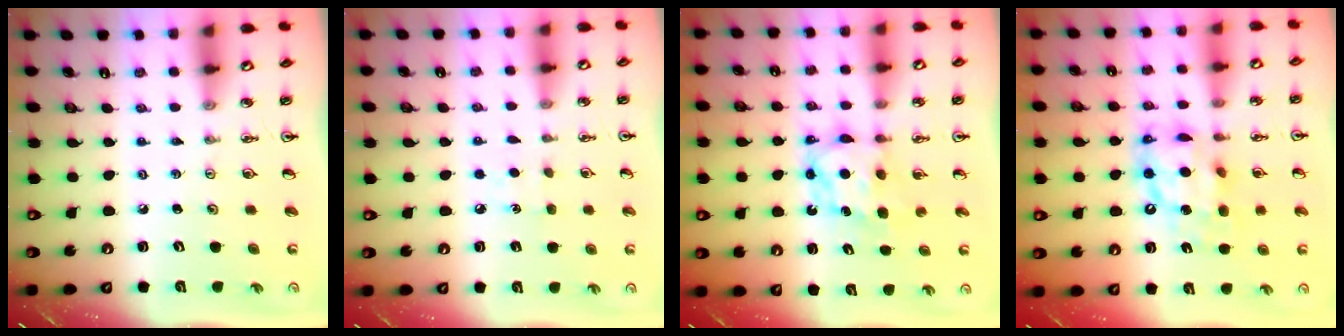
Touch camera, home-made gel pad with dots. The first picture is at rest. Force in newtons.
{"total": 5.5, "press": 5.5, "slide": 0.6}
{"total": 7.1, "press": 7.1, "slide": 0.3}
{"total": 12.8, "press": 12.8, "slide": 1.3}